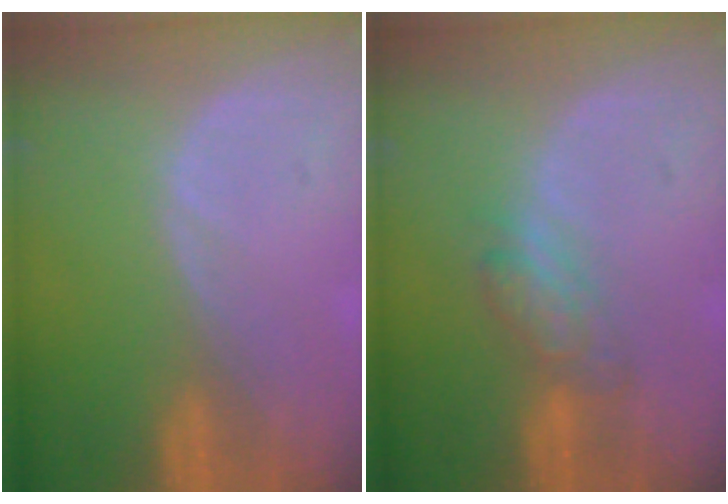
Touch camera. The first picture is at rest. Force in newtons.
{"total": 5.0, "press": 4.6, "slide": 2.0}